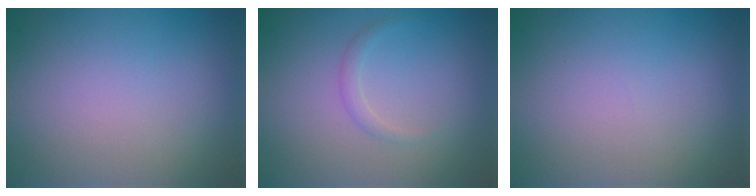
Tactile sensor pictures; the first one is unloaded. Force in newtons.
{"total": 1.0, "press": 1.0, "slide": 0.0}
{"total": 0.0}